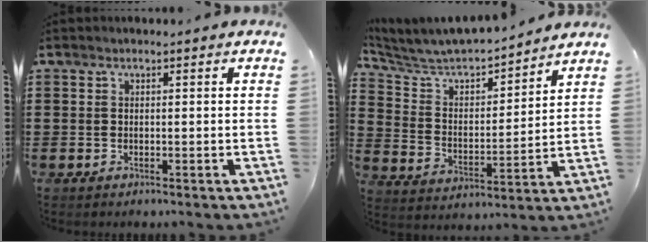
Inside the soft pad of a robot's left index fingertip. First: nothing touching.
{"total": 5.8, "force": [5.6, 1.1, 1.3], "torque": [-0.056, -0.043, 0.089]}